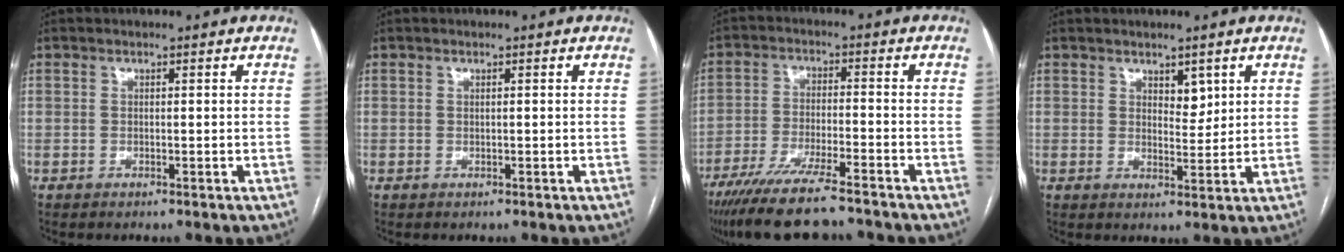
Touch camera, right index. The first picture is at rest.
{"total": 0.0}
{"total": 13.4, "force": [-10.9, 1.5, 7.6], "torque": [-0.135, -0.035, -0.179]}
{"total": 3.0, "force": [1.7, 1.6, 2.0], "torque": [-0.029, -0.004, 0.031]}